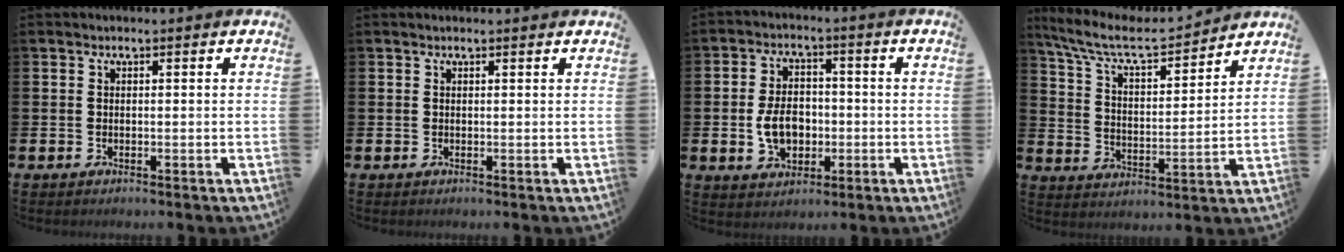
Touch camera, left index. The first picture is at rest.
{"total": 0.0}
{"total": 6.0, "force": [-1.0, 4.2, 4.1], "torque": [-0.072, 0.003, -0.025]}
{"total": 8.6, "force": [7.6, 2.0, 3.3], "torque": [-0.100, -0.048, 0.131]}